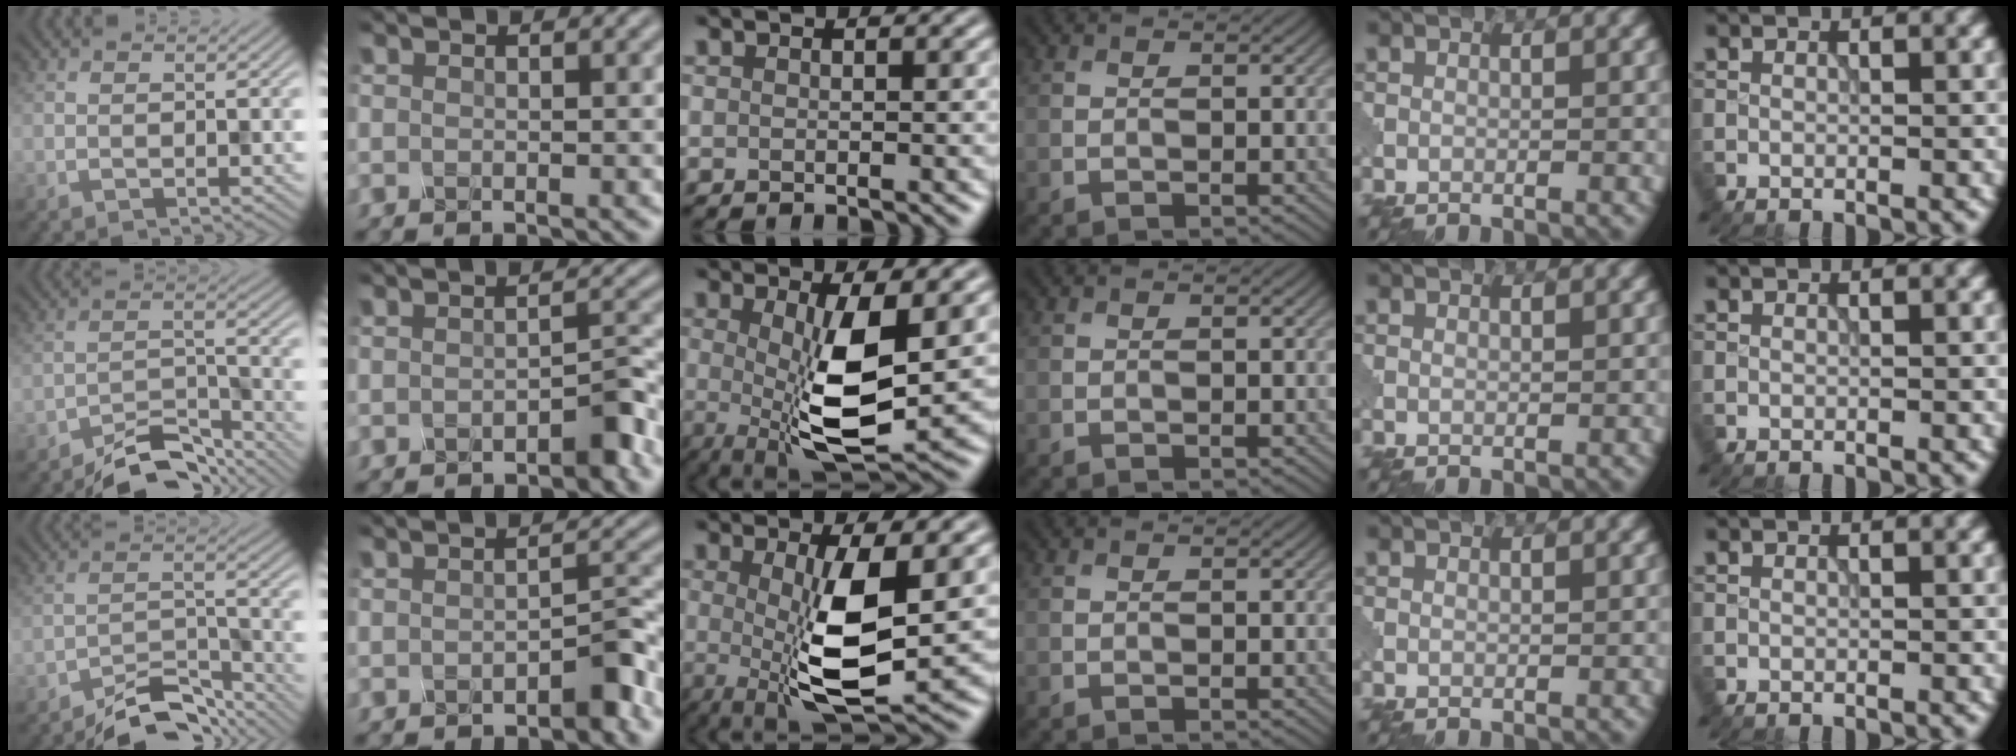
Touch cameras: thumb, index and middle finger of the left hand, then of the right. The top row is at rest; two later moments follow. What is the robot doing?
{"motion": "press", "object": "mechanical pencil"}